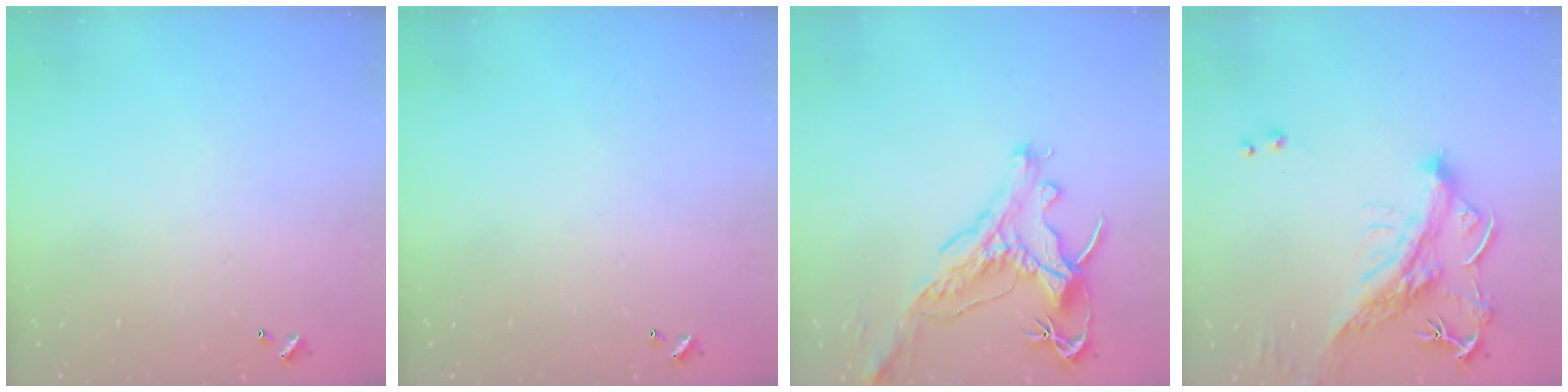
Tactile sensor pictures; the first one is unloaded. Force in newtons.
{"total": 0.0}
{"total": 1.2, "press": 0.9, "slide": 0.9}
{"total": 3.5, "press": 3.2, "slide": 1.4}